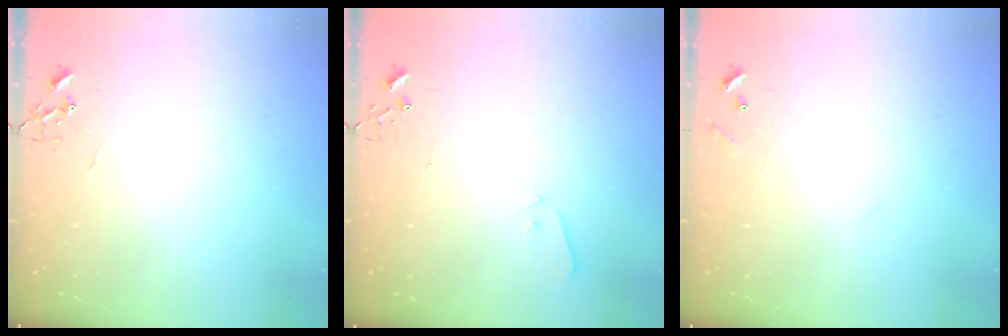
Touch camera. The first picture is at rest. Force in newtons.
{"total": 3.3, "press": 3.2, "slide": 0.5}
{"total": 6.9, "press": 6.9, "slide": 0.4}